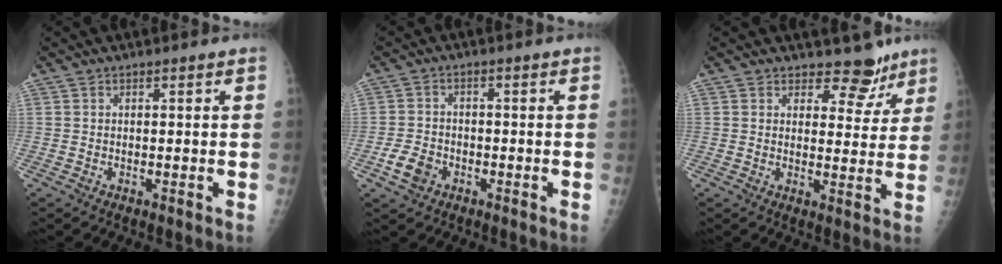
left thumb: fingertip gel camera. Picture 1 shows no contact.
{"total": 4.8, "force": [-2.2, 3.5, 2.3], "torque": [-0.038, 0.013, -0.038]}
{"total": 6.3, "force": [5.2, 3.5, 1.0], "torque": [0.018, -0.040, 0.064]}